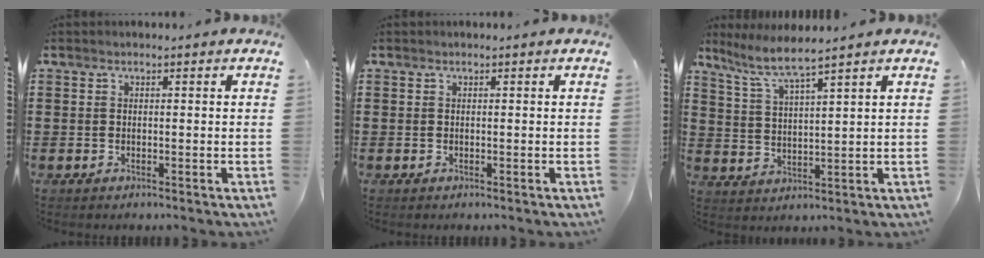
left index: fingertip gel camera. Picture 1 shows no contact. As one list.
[{"total": 0.0}, {"total": 5.2, "force": [4.3, -0.5, 2.9], "torque": [-0.073, -0.022, 0.071]}]